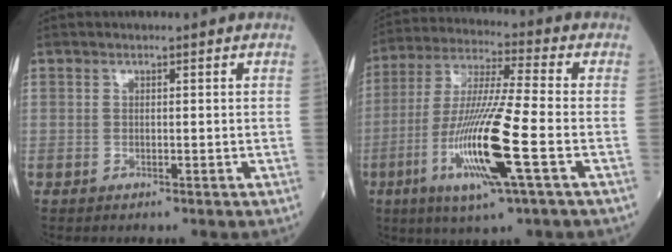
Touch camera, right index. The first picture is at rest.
{"total": 16.0, "force": [-5.1, 0.3, 15.2], "torque": [-0.310, -0.018, -0.096]}